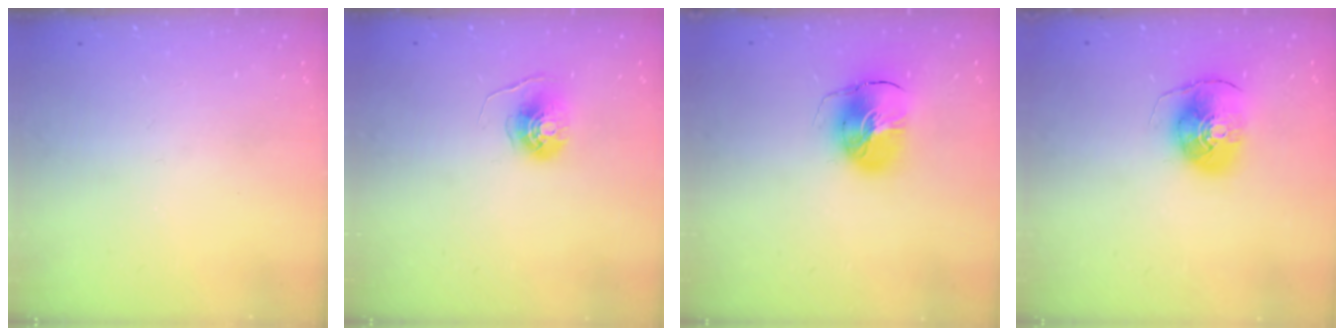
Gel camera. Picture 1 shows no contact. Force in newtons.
{"total": 6.7, "press": 6.7, "slide": 0.3}
{"total": 10.6, "press": 10.5, "slide": 1.7}
{"total": 10.2, "press": 10.1, "slide": 1.5}